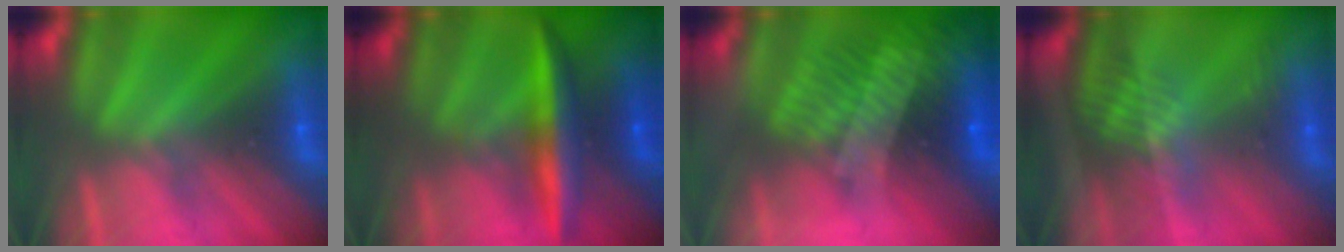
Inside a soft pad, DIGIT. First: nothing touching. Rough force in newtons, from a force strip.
{"total": 7.3}
{"total": 9.6}
{"total": 2.4}